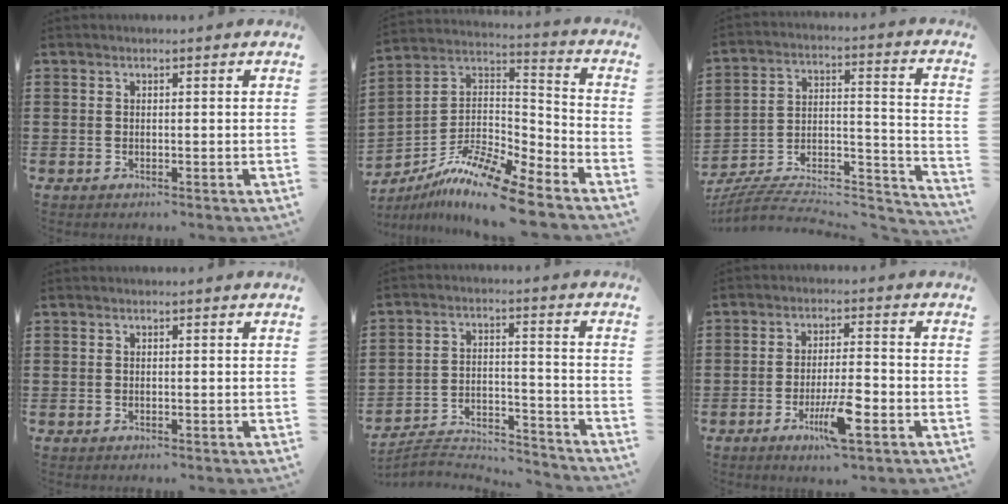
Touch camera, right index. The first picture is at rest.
{"total": 11.8, "force": [-9.7, 1.2, 6.6], "torque": [-0.132, 0.011, -0.194]}
{"total": 9.1, "force": [-8.2, 2.2, 3.2], "torque": [-0.045, 0.005, -0.160]}
{"total": 0.0}
{"total": 5.0, "force": [-4.7, 1.0, 1.1], "torque": [-0.026, 0.001, -0.097]}
{"total": 6.7, "force": [-3.1, 1.3, 5.8], "torque": [-0.110, -0.007, -0.054]}